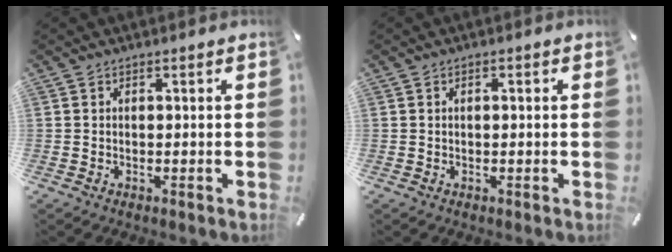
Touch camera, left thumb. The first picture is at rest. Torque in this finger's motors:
{"motor_torque": [-0.13, -0.06, -0.05, -0.01, -0.03]}